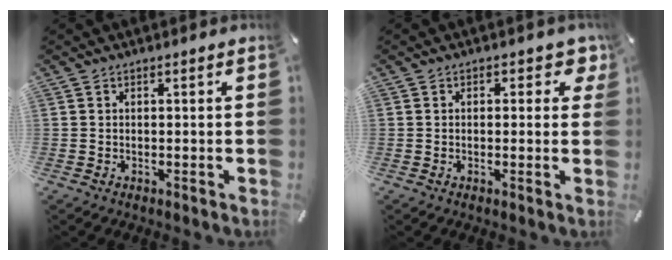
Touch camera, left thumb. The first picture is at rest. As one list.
[{"total": 3.4, "force": [1.2, 2.0, 2.4], "torque": [-0.011, -0.007, 0.012]}]